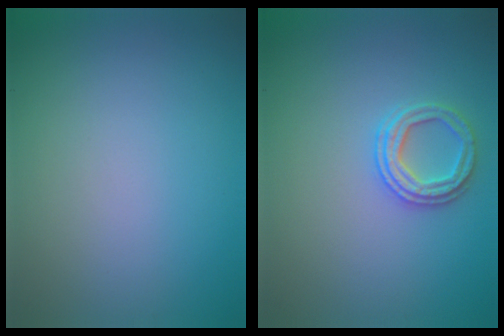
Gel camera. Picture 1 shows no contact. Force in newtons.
{"total": 2.4, "press": 2.4, "slide": 0.2}